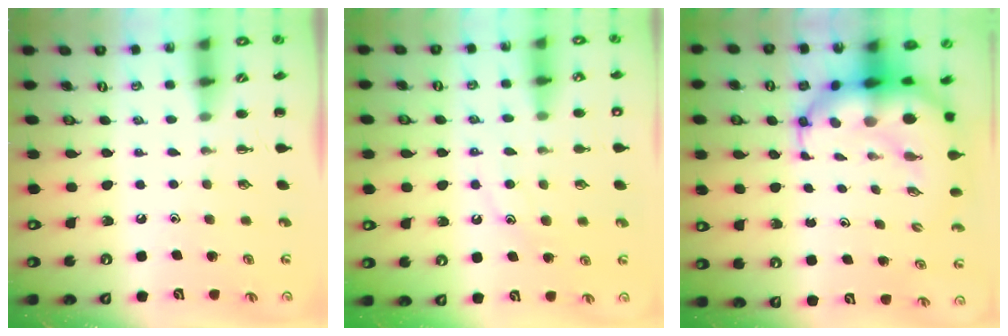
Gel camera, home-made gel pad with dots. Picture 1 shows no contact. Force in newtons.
{"total": 10.4, "press": 10.3, "slide": 1.4}
{"total": 11.8, "press": 11.3, "slide": 3.3}